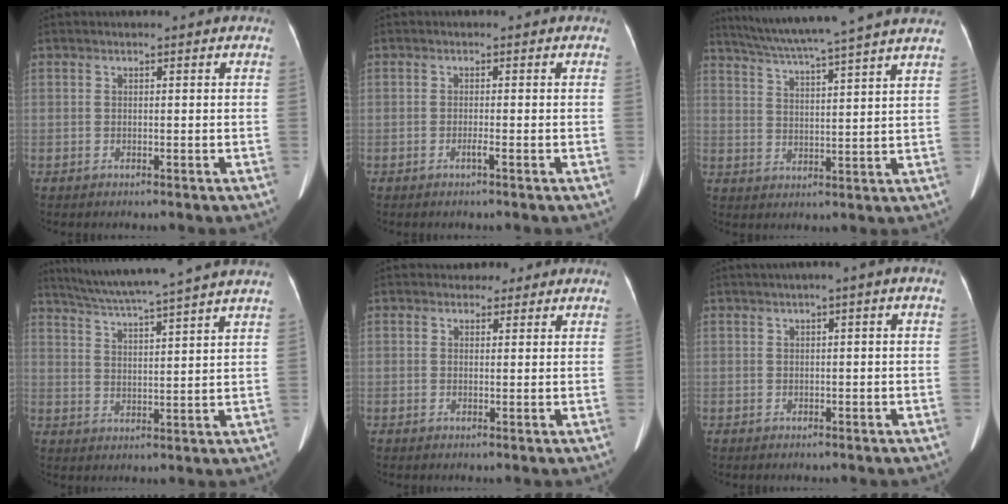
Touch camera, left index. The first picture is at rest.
{"total": 1.0, "force": [-0.6, -0.2, 0.8], "torque": [-0.015, 0.001, -0.010]}
{"total": 18.5, "force": [16.0, -1.3, 9.1], "torque": [-0.160, 0.006, 0.222]}
{"total": 15.3, "force": [13.3, -1.5, 7.2], "torque": [-0.129, 0.006, 0.190]}
{"total": 2.4, "force": [1.8, 1.5, 0.2], "torque": [0.004, 0.003, 0.018]}
{"total": 1.6, "force": [0.2, 0.1, 1.5], "torque": [-0.021, 0.012, 0.003]}